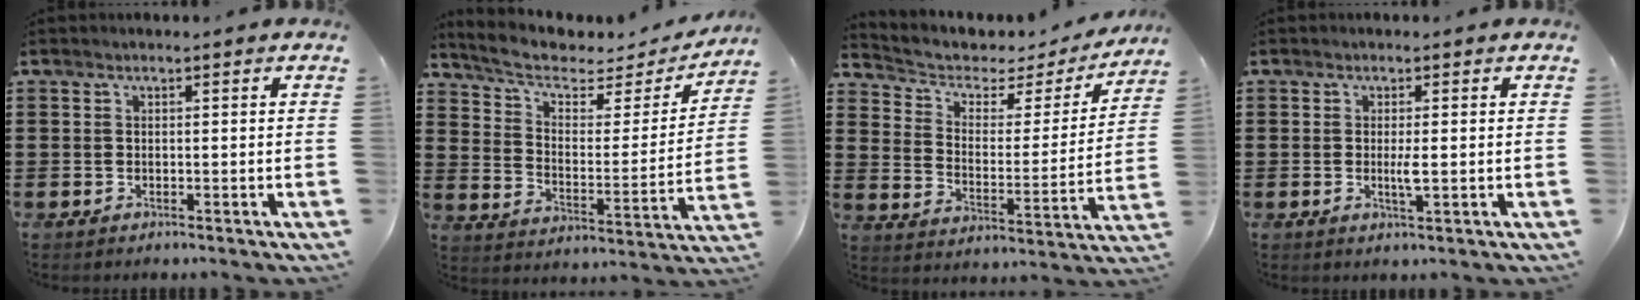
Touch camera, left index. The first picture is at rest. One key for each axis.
{"total": 5.9, "fx": 4.7, "fy": 2.0, "fz": 3.1, "tx": -0.083, "ty": -0.030, "tz": 0.078}
{"total": 3.7, "fx": 2.5, "fy": 2.3, "fz": 1.5, "tx": -0.048, "ty": -0.015, "tz": 0.035}
{"total": 2.1, "fx": 0.0, "fy": 0.1, "fz": 2.1, "tx": -0.039, "ty": -0.005, "tz": -0.001}